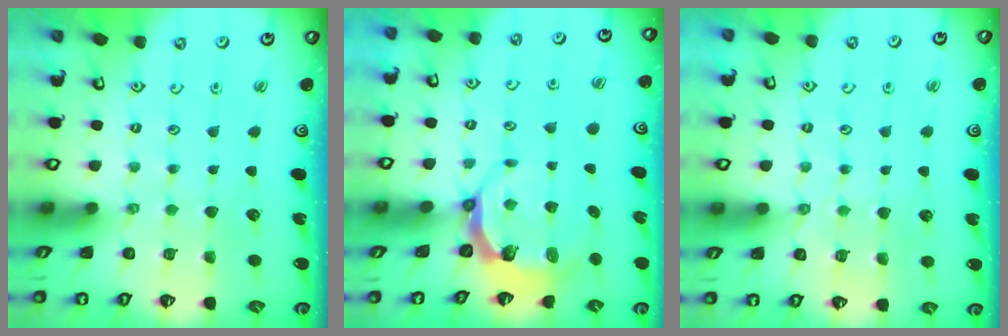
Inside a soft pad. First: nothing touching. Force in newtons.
{"total": 5.4, "press": 4.3, "slide": 3.2}
{"total": 2.5, "press": 2.5, "slide": 0.4}